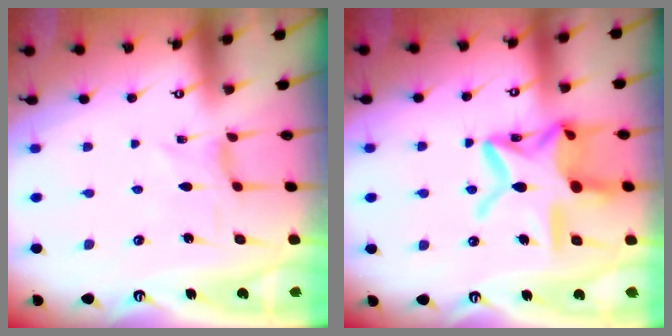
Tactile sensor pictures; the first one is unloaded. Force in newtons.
{"total": 19.8, "press": 19.7, "slide": 1.5}